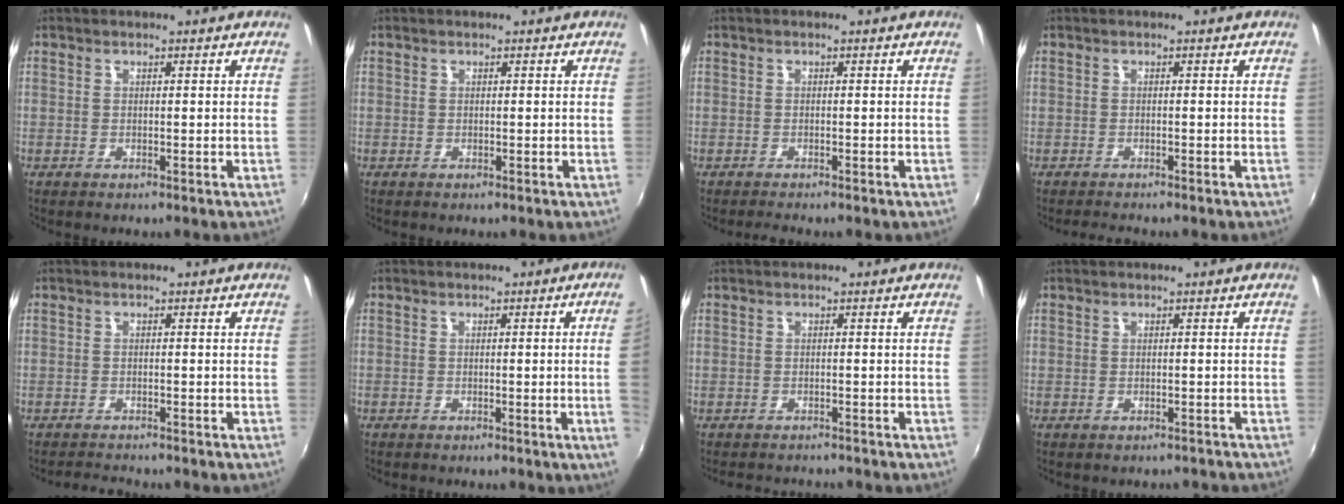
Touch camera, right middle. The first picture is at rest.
{"total": 0.0}
{"total": 1.0, "force": [-1.0, -0.1, 0.3], "torque": [-0.004, -0.007, -0.019]}
{"total": 2.0, "force": [-1.9, 0.1, 0.5], "torque": [-0.015, -0.013, -0.035]}
{"total": 2.3, "force": [-2.3, 0.1, 0.3], "torque": [-0.017, -0.010, -0.043]}
{"total": 3.3, "force": [-0.2, -1.6, 2.9], "torque": [-0.049, -0.010, 0.004]}
{"total": 3.9, "force": [-3.6, 1.0, 1.0], "torque": [-0.027, -0.013, -0.055]}
{"total": 2.7, "force": [-2.3, 1.1, 0.7], "torque": [-0.010, -0.006, -0.026]}